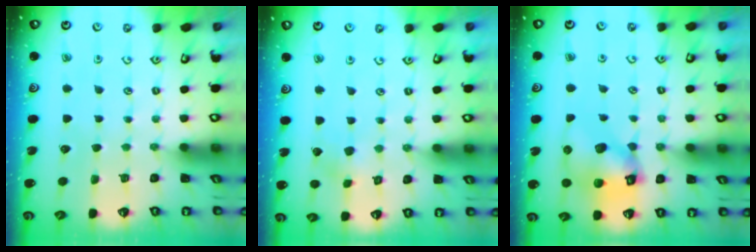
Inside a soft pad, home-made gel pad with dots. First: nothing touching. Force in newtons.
{"total": 2.9, "press": 2.9, "slide": 0.3}
{"total": 11.4, "press": 11.2, "slide": 1.9}